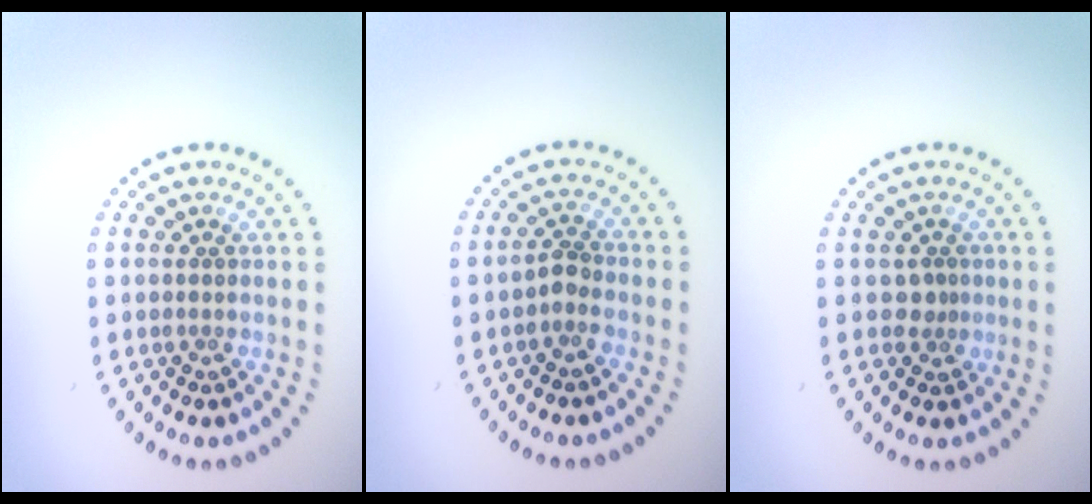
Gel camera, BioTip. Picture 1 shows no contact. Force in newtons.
{"total": 1.2, "press": 1.0, "slide": 0.8}
{"total": 1.1, "press": 0.8, "slide": 0.8}